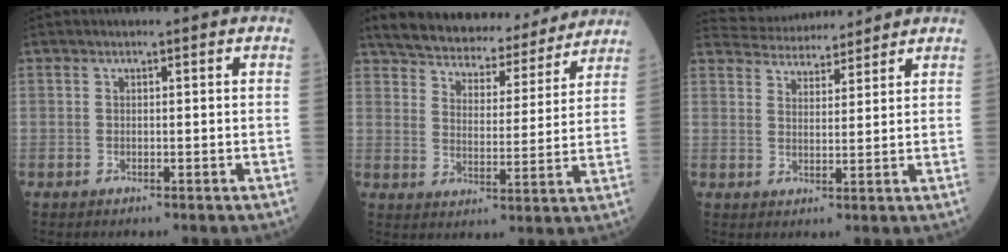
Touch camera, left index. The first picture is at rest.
{"total": 19.3, "force": [17.5, 5.4, 6.0], "torque": [-0.089, 0.009, 0.240]}
{"total": 8.7, "force": [8.5, 1.3, 1.4], "torque": [-0.030, 0.022, 0.133]}